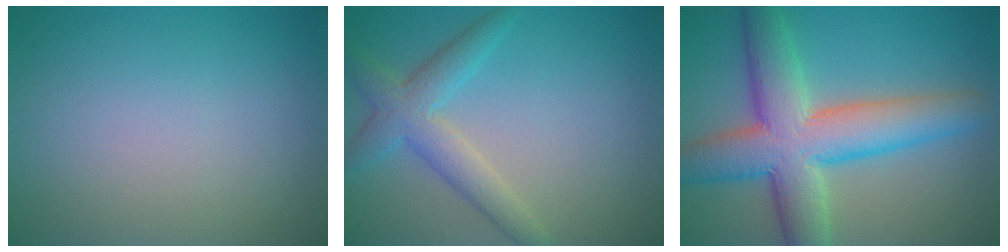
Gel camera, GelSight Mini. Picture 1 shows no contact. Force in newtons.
{"total": 3.9, "press": 3.9, "slide": 0.1}
{"total": 9.9, "press": 9.9, "slide": 0.4}